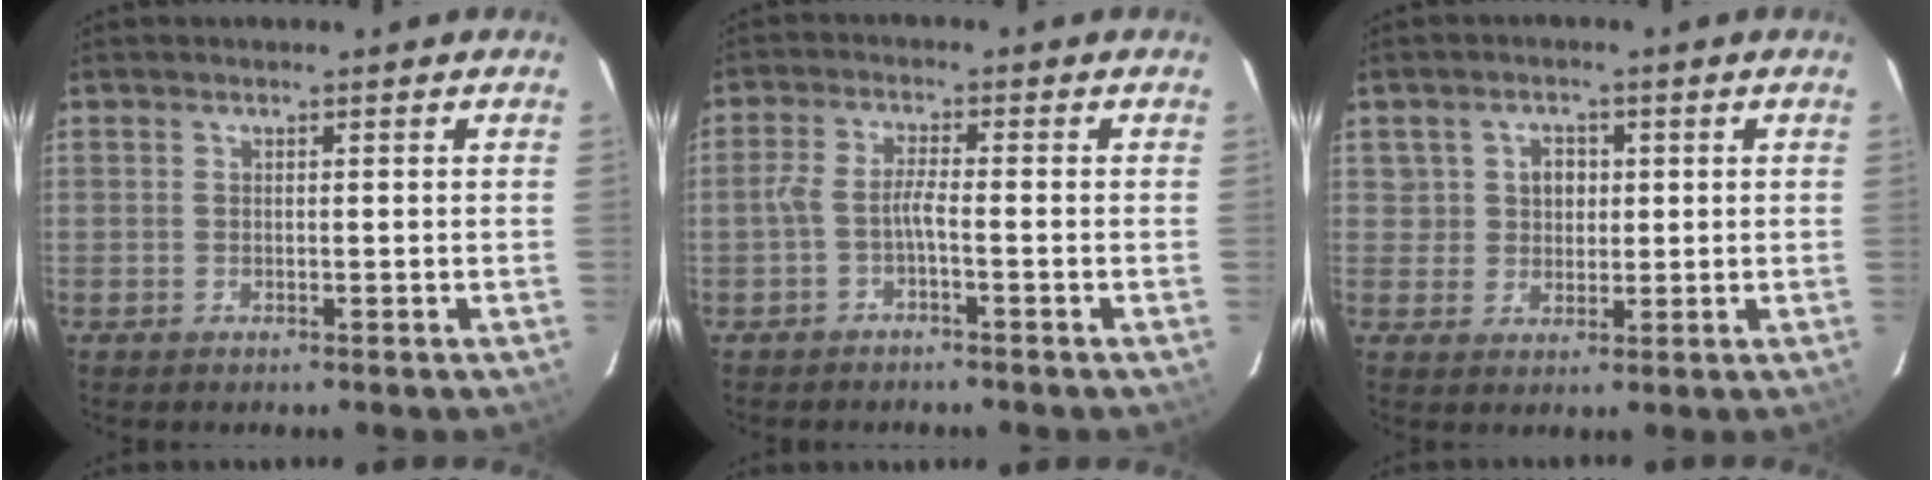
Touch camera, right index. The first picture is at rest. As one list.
[{"total": 2.8, "force": [-1.6, 0.0, 2.3], "torque": [-0.060, 0.007, -0.033]}, {"total": 3.9, "force": [0.9, 3.7, 1.1], "torque": [-0.014, 0.016, 0.018]}]